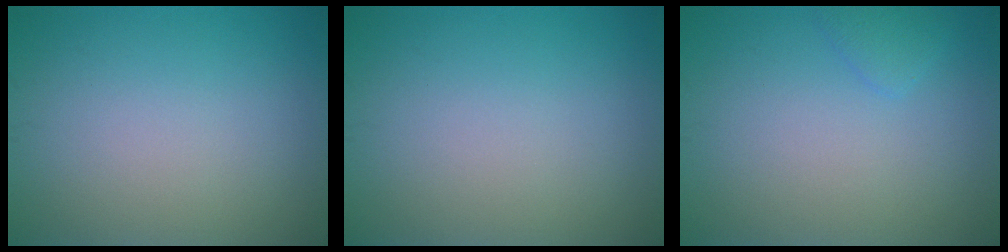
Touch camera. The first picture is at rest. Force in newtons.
{"total": 0.0}
{"total": 1.1, "press": 1.1, "slide": 0.0}